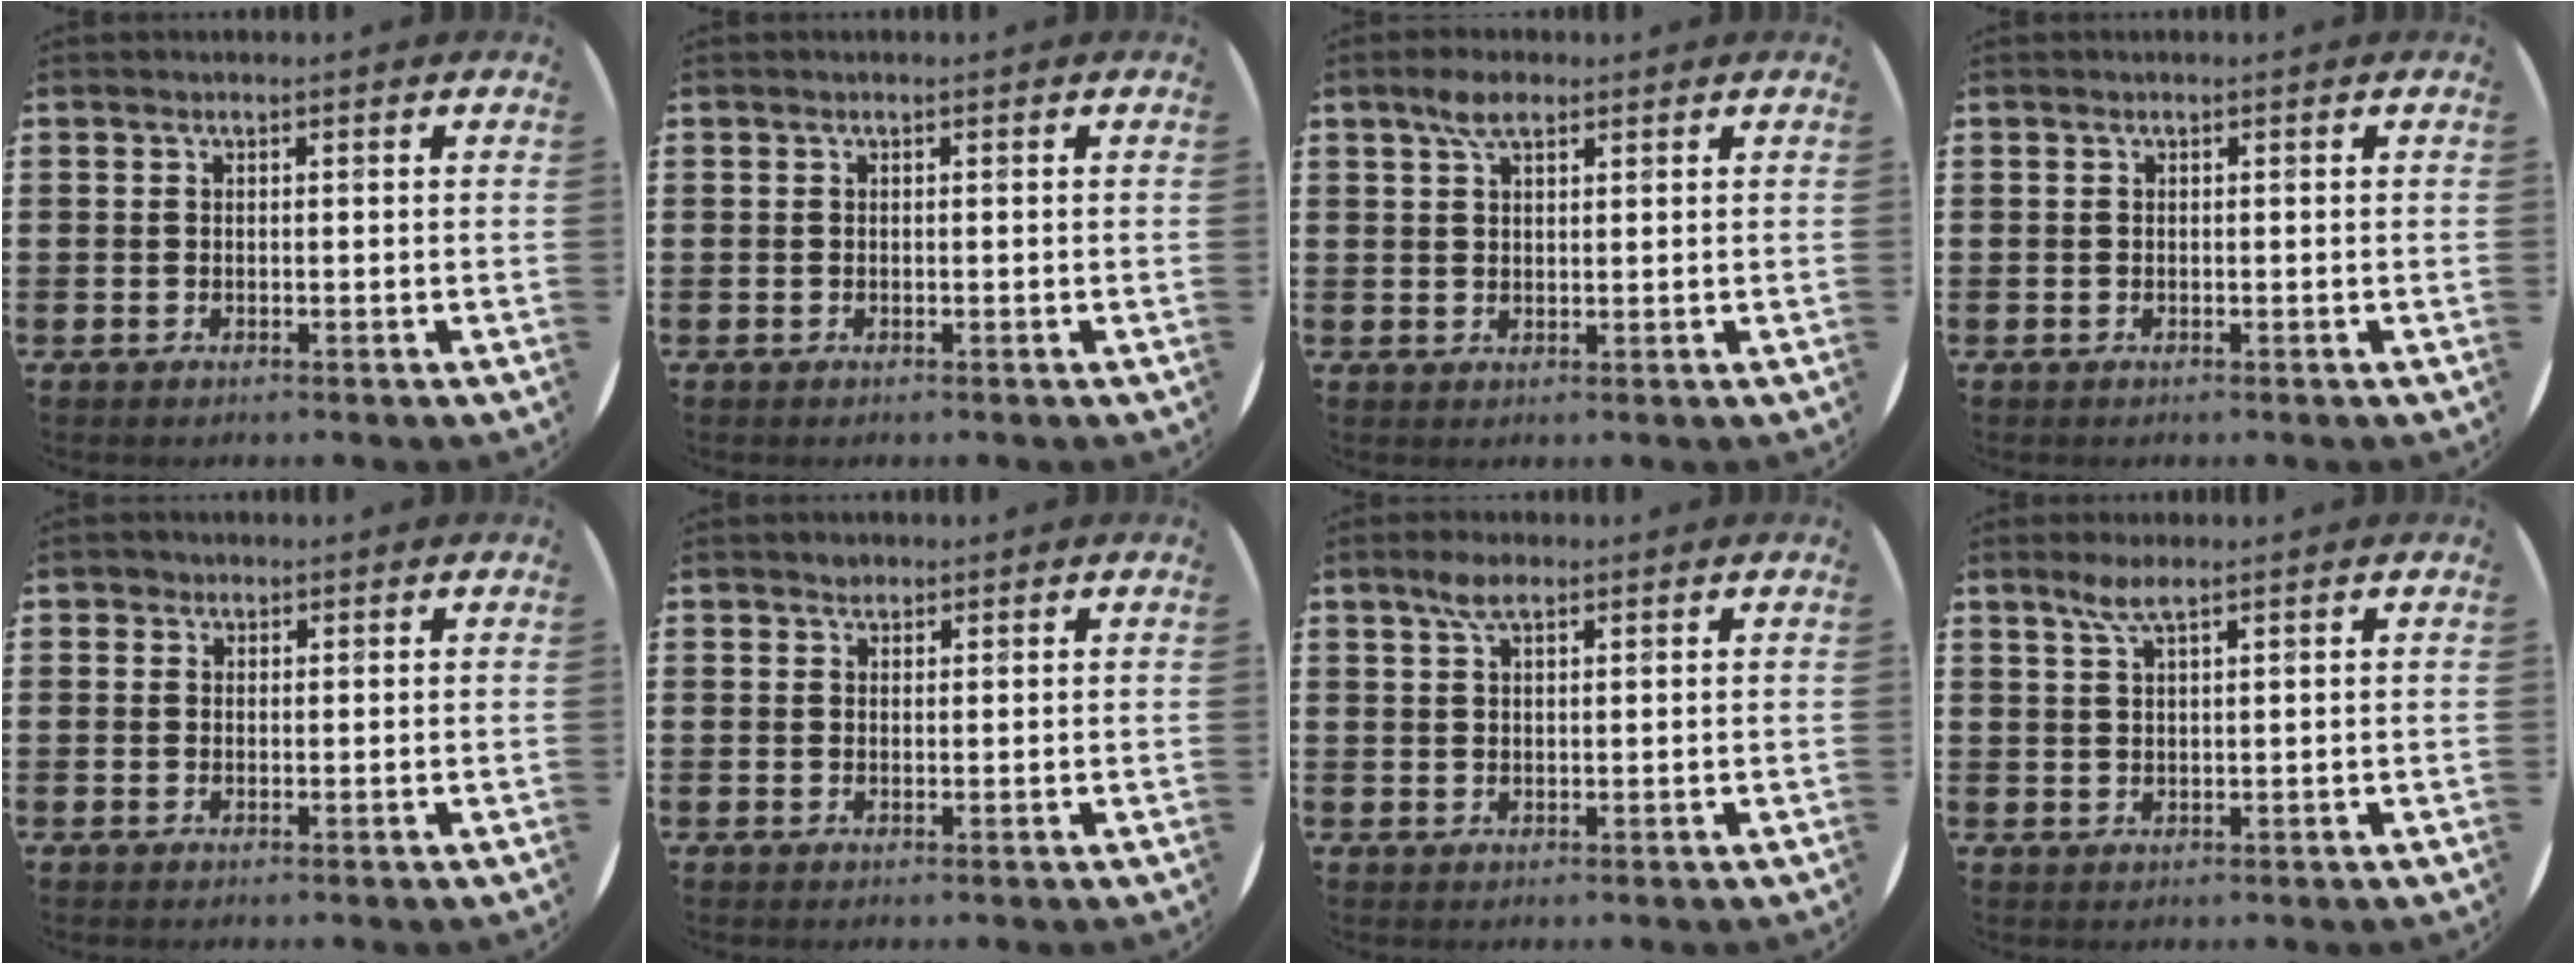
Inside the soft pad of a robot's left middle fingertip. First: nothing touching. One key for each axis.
{"total": 0.0}
{"total": 4.0, "fx": 2.5, "fy": 1.5, "fz": 2.8, "tx": -0.052, "ty": 0.004, "tz": 0.041}
{"total": 0.0}
{"total": 0.9, "fx": 0.6, "fy": 0.7, "fz": 0.0, "tx": 0.006, "ty": 0.001, "tz": 0.011}
{"total": 1.0, "fx": 0.9, "fy": 0.5, "fz": 0.1, "tx": 0.005, "ty": -0.001, "tz": 0.016}
{"total": 3.3, "fx": 2.1, "fy": 1.1, "fz": 2.2, "tx": -0.040, "ty": 0.004, "tz": 0.034}
{"total": 3.1, "fx": 2.1, "fy": 0.3, "fz": 2.2, "tx": -0.048, "ty": 0.005, "tz": 0.037}